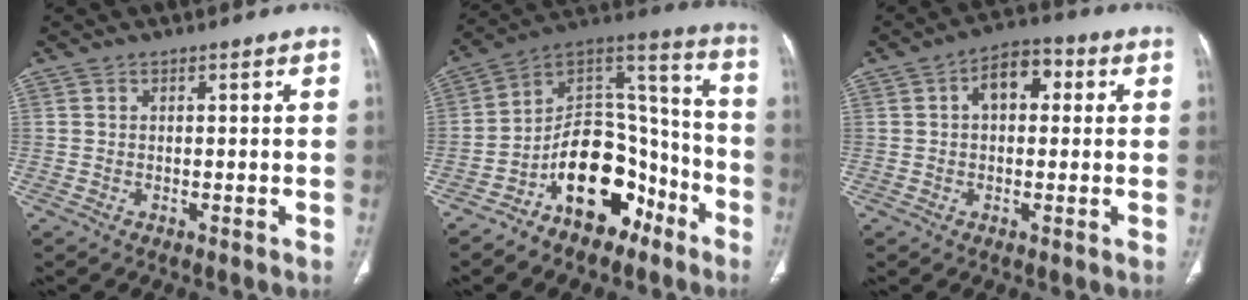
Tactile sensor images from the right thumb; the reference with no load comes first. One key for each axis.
{"total": 17.7, "fx": -9.4, "fy": 10.6, "fz": 10.6, "tx": -0.120, "ty": 0.107, "tz": -0.158}
{"total": 7.6, "fx": 1.6, "fy": 4.6, "fz": 5.8, "tx": -0.069, "ty": 0.022, "tz": 0.016}